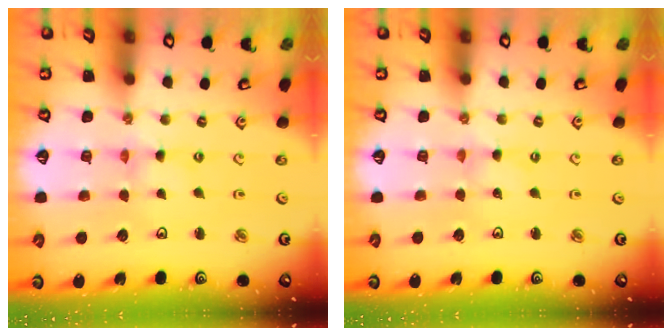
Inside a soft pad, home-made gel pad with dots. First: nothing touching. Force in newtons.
{"total": 0.0}